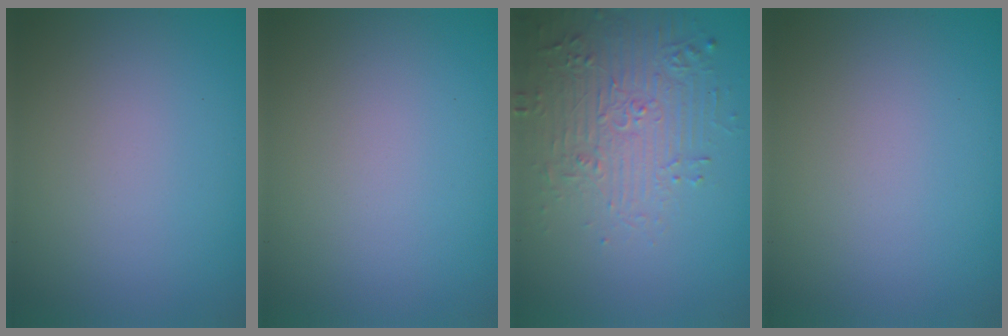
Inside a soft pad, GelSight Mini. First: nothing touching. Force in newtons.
{"total": 0.0}
{"total": 5.2, "press": 4.0, "slide": 3.3}
{"total": 0.0}